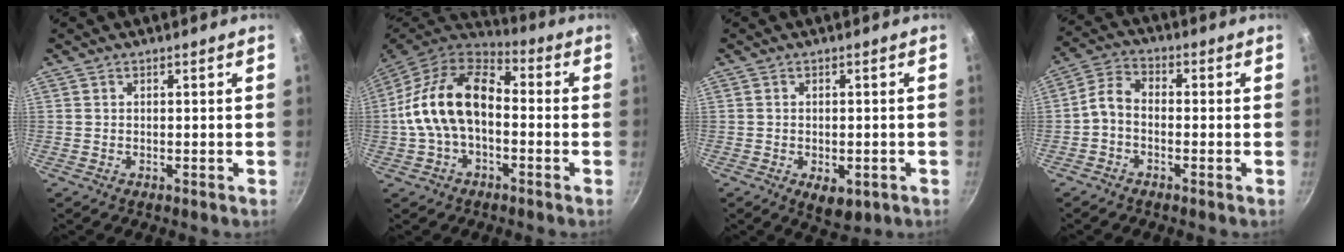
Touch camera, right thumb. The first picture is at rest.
{"total": 17.1, "force": [-1.3, 10.5, 13.5], "torque": [-0.227, 0.044, -0.040]}
{"total": 5.3, "force": [-1.8, 3.0, 4.0], "torque": [-0.042, 0.001, -0.017]}
{"total": 4.9, "force": [-1.5, 3.2, 3.4], "torque": [-0.071, 0.032, -0.043]}